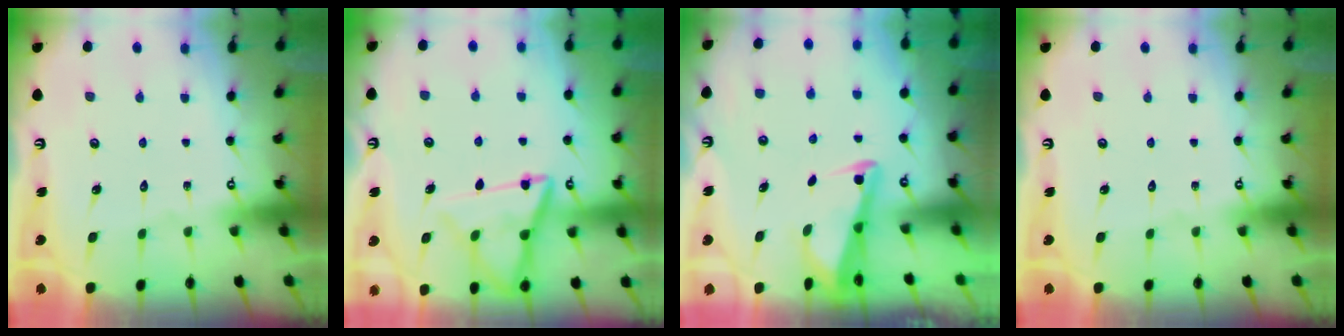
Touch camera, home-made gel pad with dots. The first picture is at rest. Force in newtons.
{"total": 14.3, "press": 14.3, "slide": 1.1}
{"total": 2.7, "press": 2.7, "slide": 0.2}
{"total": 0.0}